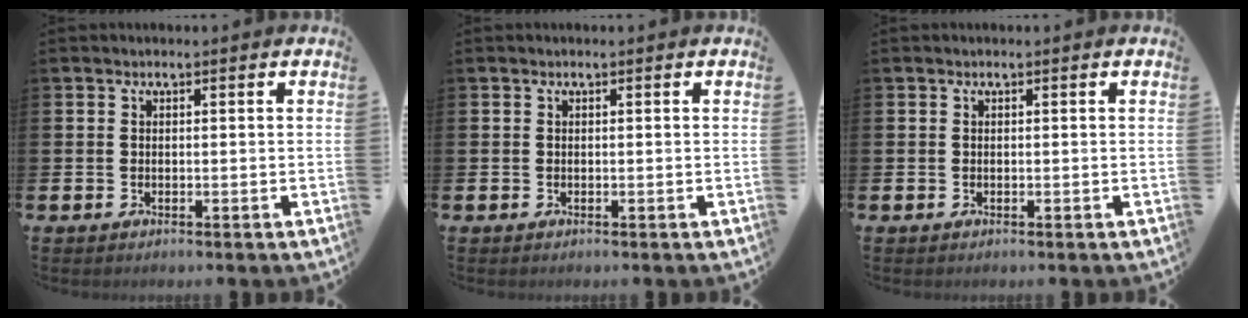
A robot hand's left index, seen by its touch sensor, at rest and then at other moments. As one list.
[{"total": 0.0}, {"total": 0.0}]